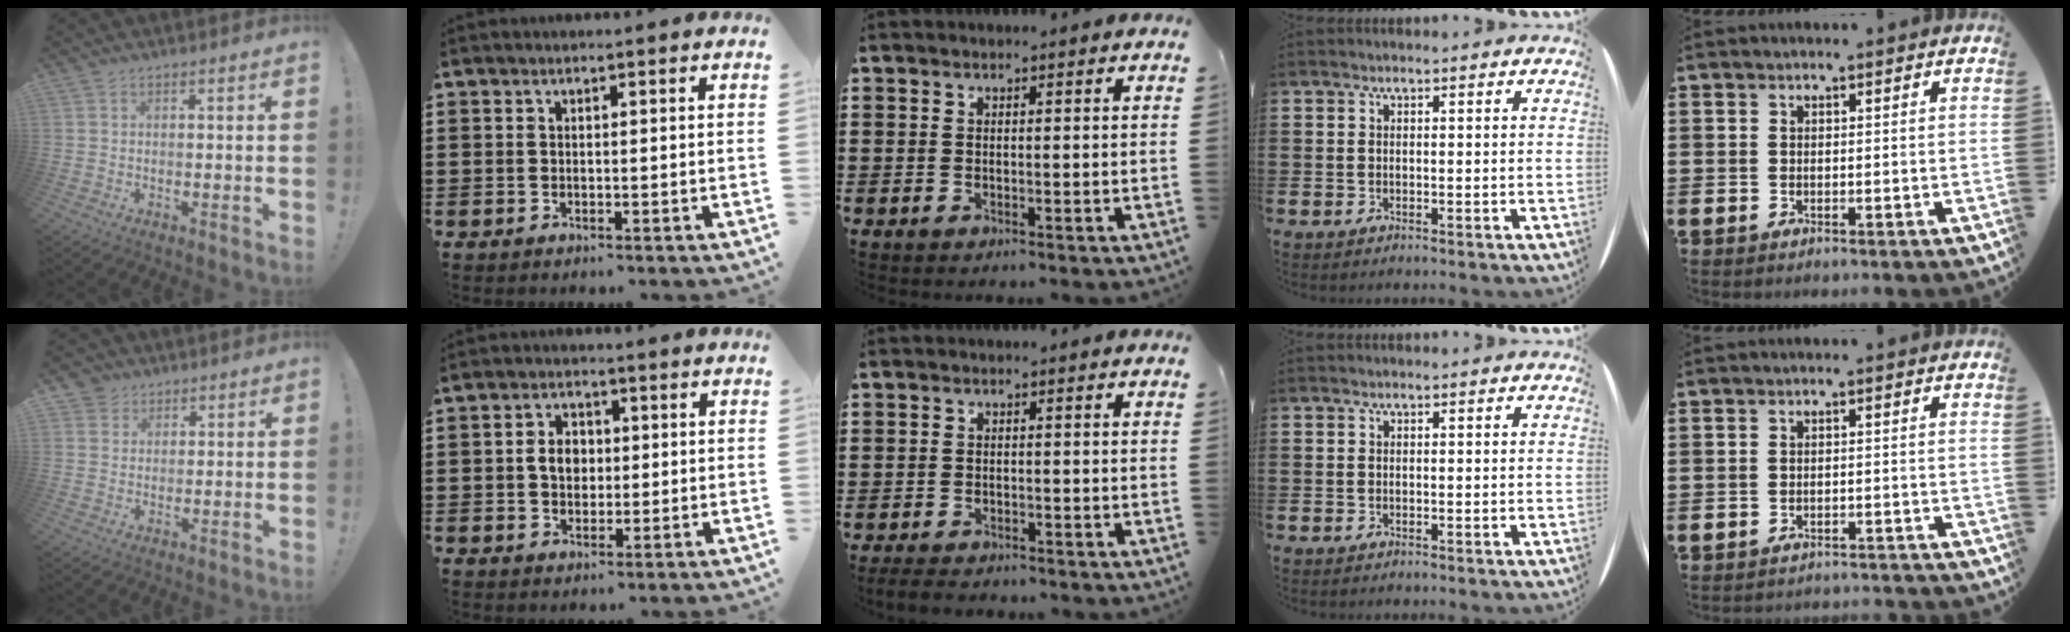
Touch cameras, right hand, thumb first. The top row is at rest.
{"thumb": {"total": 3.3, "force": [2.0, 2.6, 0.4], "torque": [-0.008, -0.006, 0.037]}, "index": {"total": 3.8, "force": [0.0, 2.9, 2.5], "torque": [-0.047, 0.009, -0.005]}, "middle": {"total": 2.0, "force": [-1.9, 0.4, 0.3], "torque": [-0.011, 0.000, -0.040]}, "little": {"total": 1.5, "force": [-1.5, -0.1, -0.1], "torque": [-0.001, 0.005, -0.033]}}